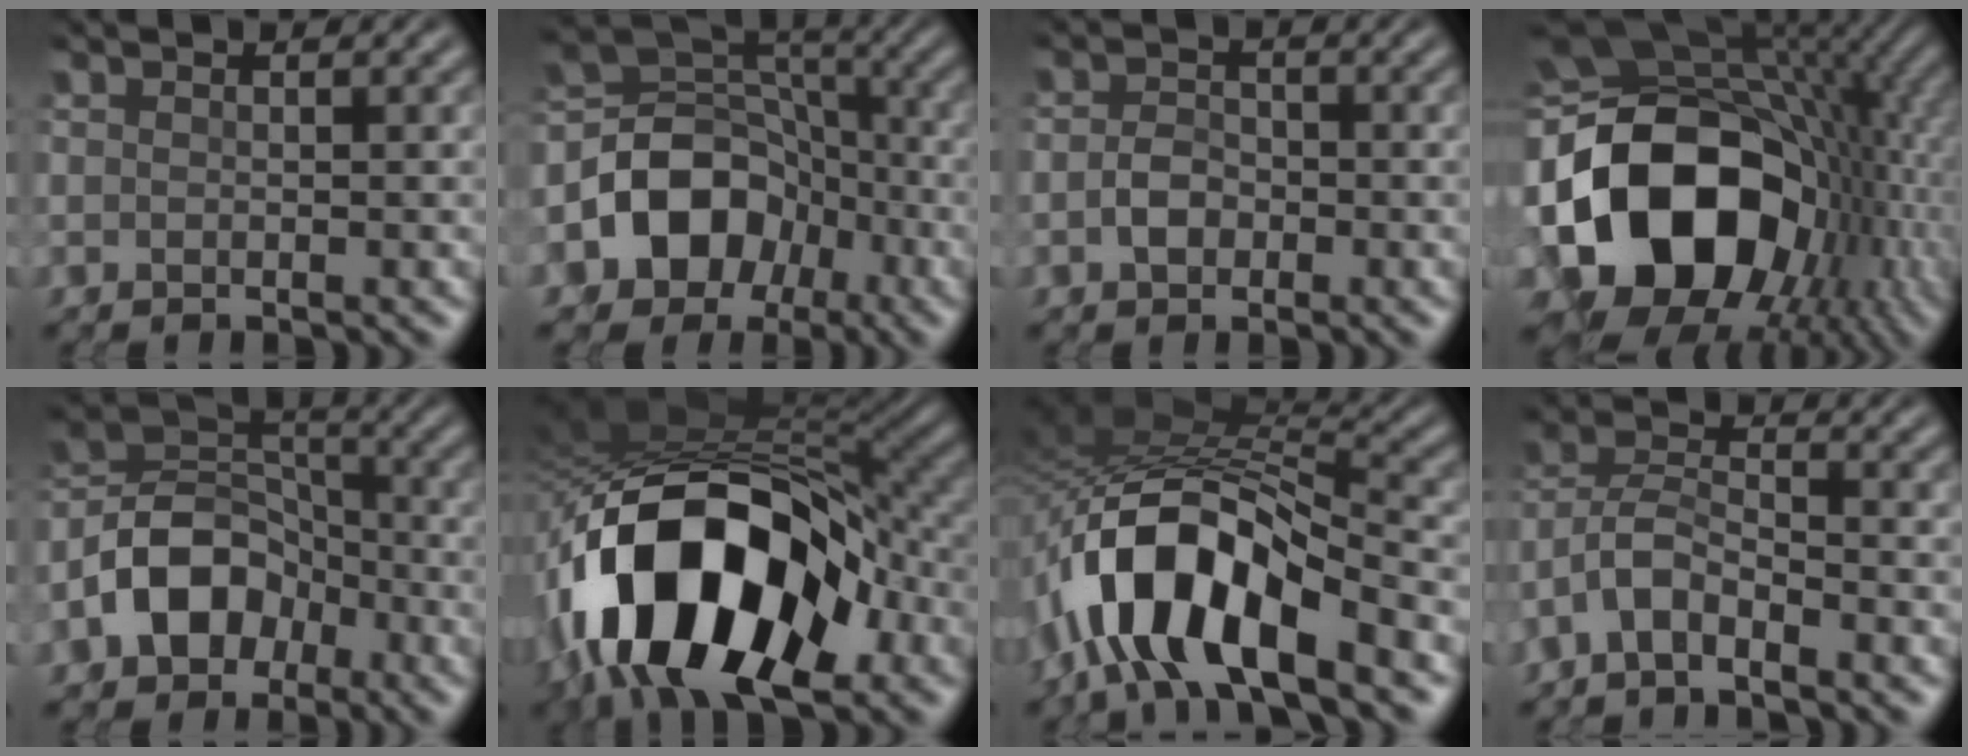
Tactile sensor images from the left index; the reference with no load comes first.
{"total": 8.6, "force": [-2.8, 6.8, 4.6], "torque": [-0.079, 0.016, -0.058]}
{"total": 1.9, "force": [-0.7, 1.3, 1.2], "torque": [-0.027, 0.006, -0.016]}
{"total": 18.8, "force": [-2.1, 13.7, 12.7], "torque": [-0.253, -0.016, -0.020]}
{"total": 7.8, "force": [-3.7, 5.4, 4.3], "torque": [-0.074, 0.010, -0.076]}
{"total": 16.7, "force": [-5.6, 8.6, 13.2], "torque": [-0.238, 0.002, -0.101]}
{"total": 12.2, "force": [-5.4, 4.6, 9.9], "torque": [-0.198, 0.008, -0.099]}
{"total": 3.8, "force": [-2.6, 1.2, 2.4], "torque": [-0.054, 0.015, -0.058]}